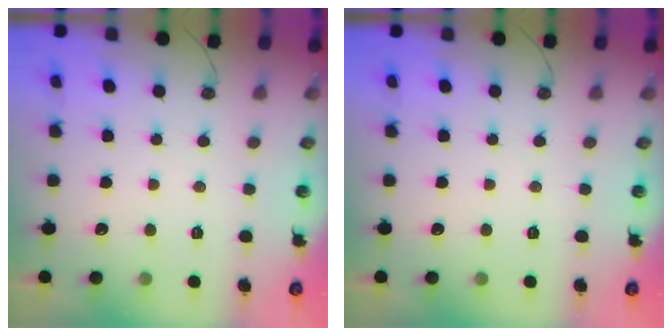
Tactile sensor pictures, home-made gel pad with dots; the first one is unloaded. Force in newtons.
{"total": 0.0}